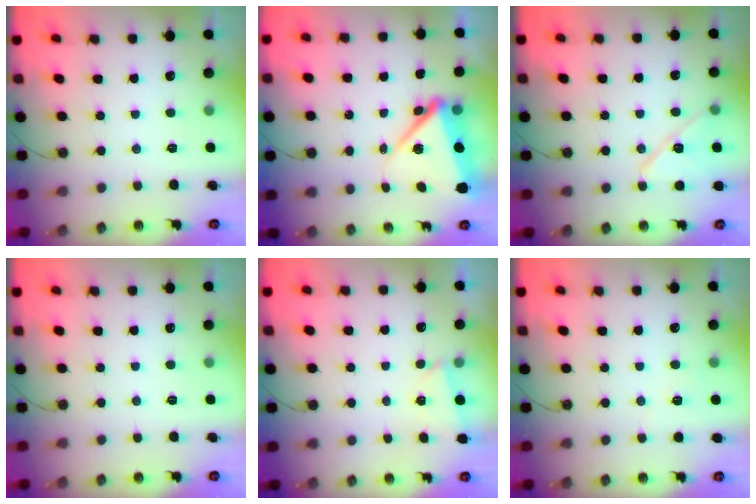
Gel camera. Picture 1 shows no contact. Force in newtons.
{"total": 10.0, "press": 9.9, "slide": 1.5}
{"total": 12.1, "press": 11.4, "slide": 4.0}
{"total": 0.0}
{"total": 2.8, "press": 1.9, "slide": 2.0}
{"total": 5.3, "press": 5.0, "slide": 1.7}